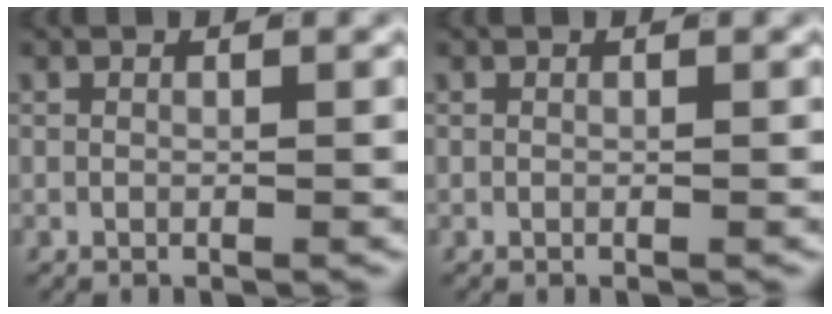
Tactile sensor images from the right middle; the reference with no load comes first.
{"total": 0.0}